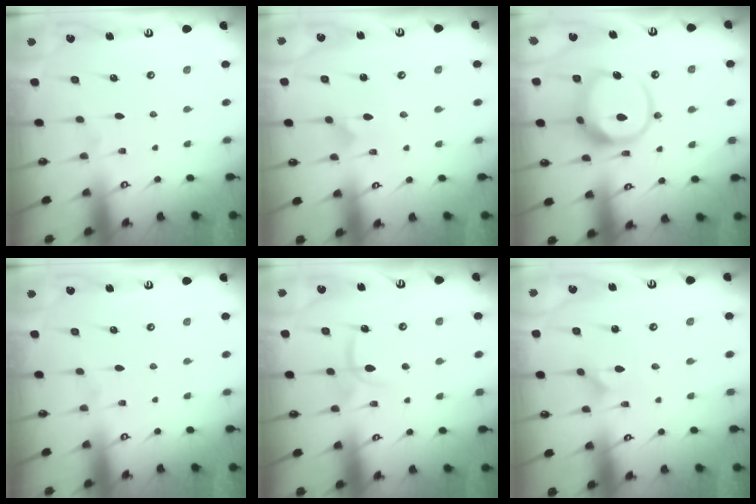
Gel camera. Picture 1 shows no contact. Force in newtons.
{"total": 2.9, "press": 2.8, "slide": 0.3}
{"total": 14.2, "press": 14.0, "slide": 2.3}
{"total": 0.0}
{"total": 5.7, "press": 5.7, "slide": 0.8}
{"total": 2.9, "press": 2.9, "slide": 0.3}